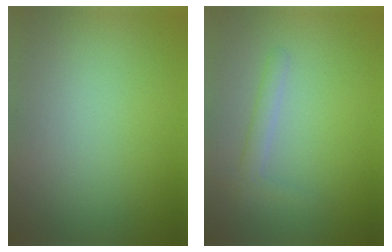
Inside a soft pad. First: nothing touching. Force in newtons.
{"total": 1.7, "press": 1.7, "slide": 0.1}